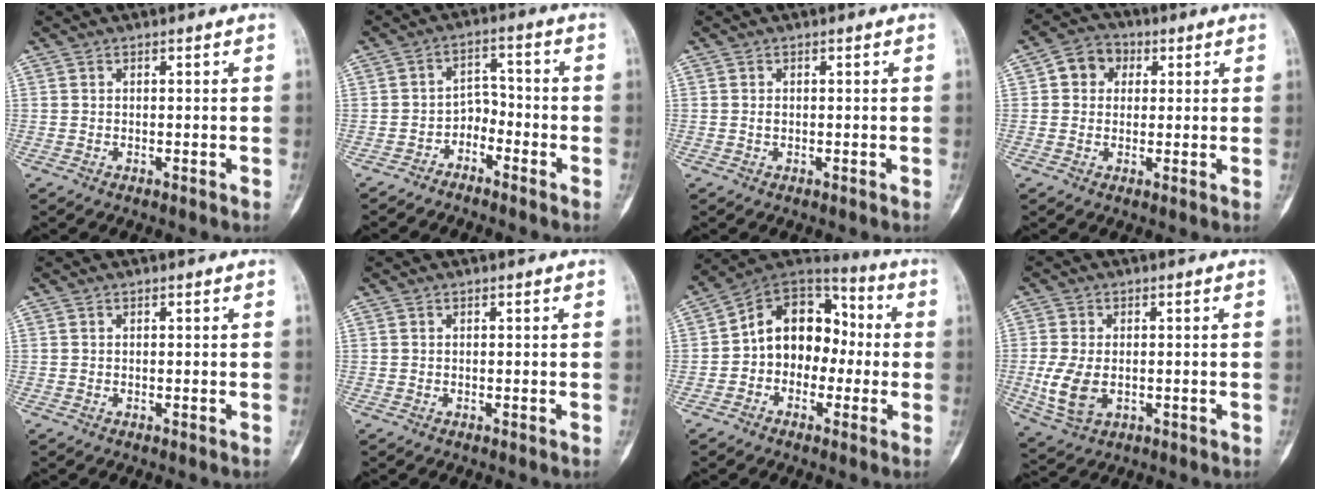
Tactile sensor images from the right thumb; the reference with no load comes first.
{"total": 6.9, "force": [-5.2, 4.4, 1.2], "torque": [0.023, 0.097, -0.105]}
{"total": 0.7, "force": [0.0, 0.5, 0.5], "torque": [-0.008, 0.001, -0.001]}
{"total": 6.1, "force": [1.4, 5.3, 2.7], "torque": [-0.014, 0.008, 0.014]}
{"total": 0.0}
{"total": 0.0}
{"total": 13.7, "force": [-1.2, 10.5, 8.8], "torque": [-0.089, 0.050, -0.037]}
{"total": 8.0, "force": [-1.1, 5.2, 6.1], "torque": [-0.124, -0.007, -0.012]}